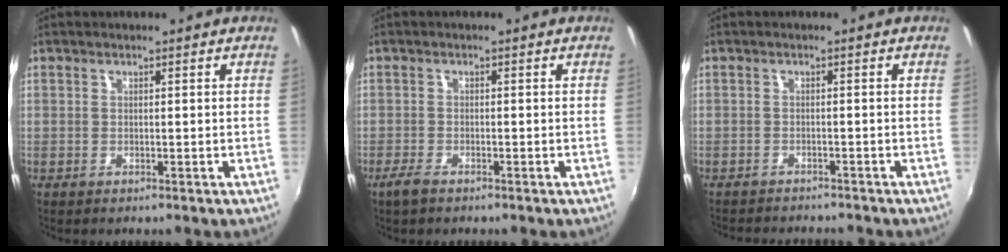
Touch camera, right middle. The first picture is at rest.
{"total": 2.5, "force": [-1.9, 0.7, 1.4], "torque": [-0.039, -0.005, -0.039]}
{"total": 6.1, "force": [-5.7, 1.1, 1.8], "torque": [-0.049, -0.013, -0.084]}